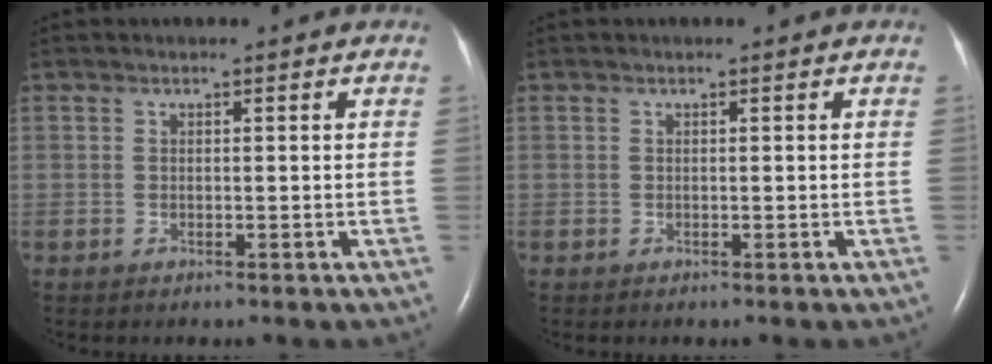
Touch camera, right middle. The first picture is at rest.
{"total": 0.0}